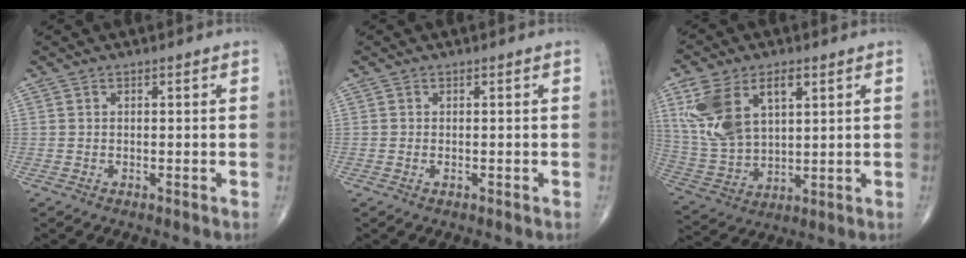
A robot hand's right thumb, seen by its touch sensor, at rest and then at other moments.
{"total": 0.6, "force": [-0.2, 0.3, 0.5], "torque": [-0.012, 0.001, -0.002]}
{"total": 15.4, "force": [5.7, 8.8, 11.3], "torque": [-0.223, -0.008, 0.123]}